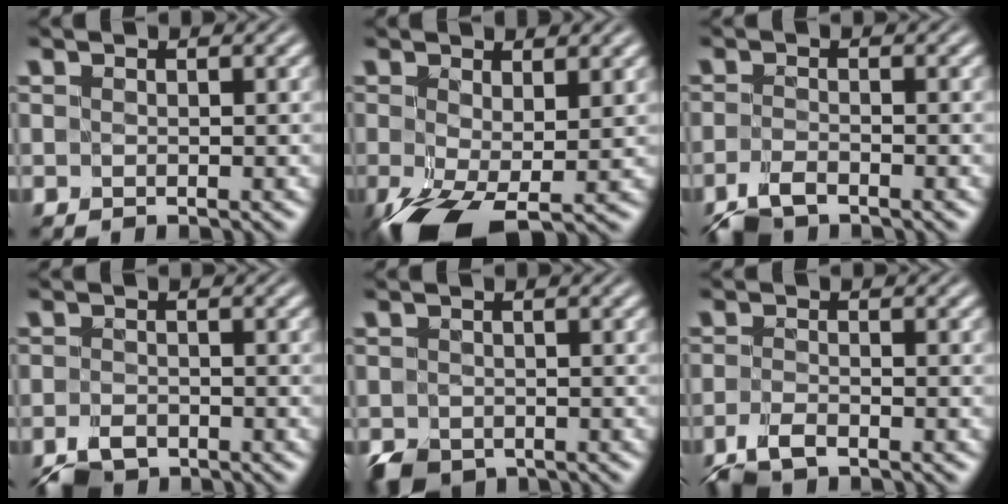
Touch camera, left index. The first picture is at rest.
{"total": 6.8, "force": [-2.3, 3.4, 5.4], "torque": [-0.124, -0.024, -0.036]}
{"total": 2.9, "force": [-2.3, 0.8, 1.5], "torque": [-0.036, -0.006, -0.051]}
{"total": 2.8, "force": [-2.1, 1.4, 1.3], "torque": [-0.024, -0.002, -0.042]}
{"total": 2.4, "force": [-1.7, 1.5, 0.8], "torque": [-0.013, -0.008, -0.033]}
{"total": 3.0, "force": [-2.2, 0.8, 1.9], "torque": [-0.043, -0.008, -0.048]}